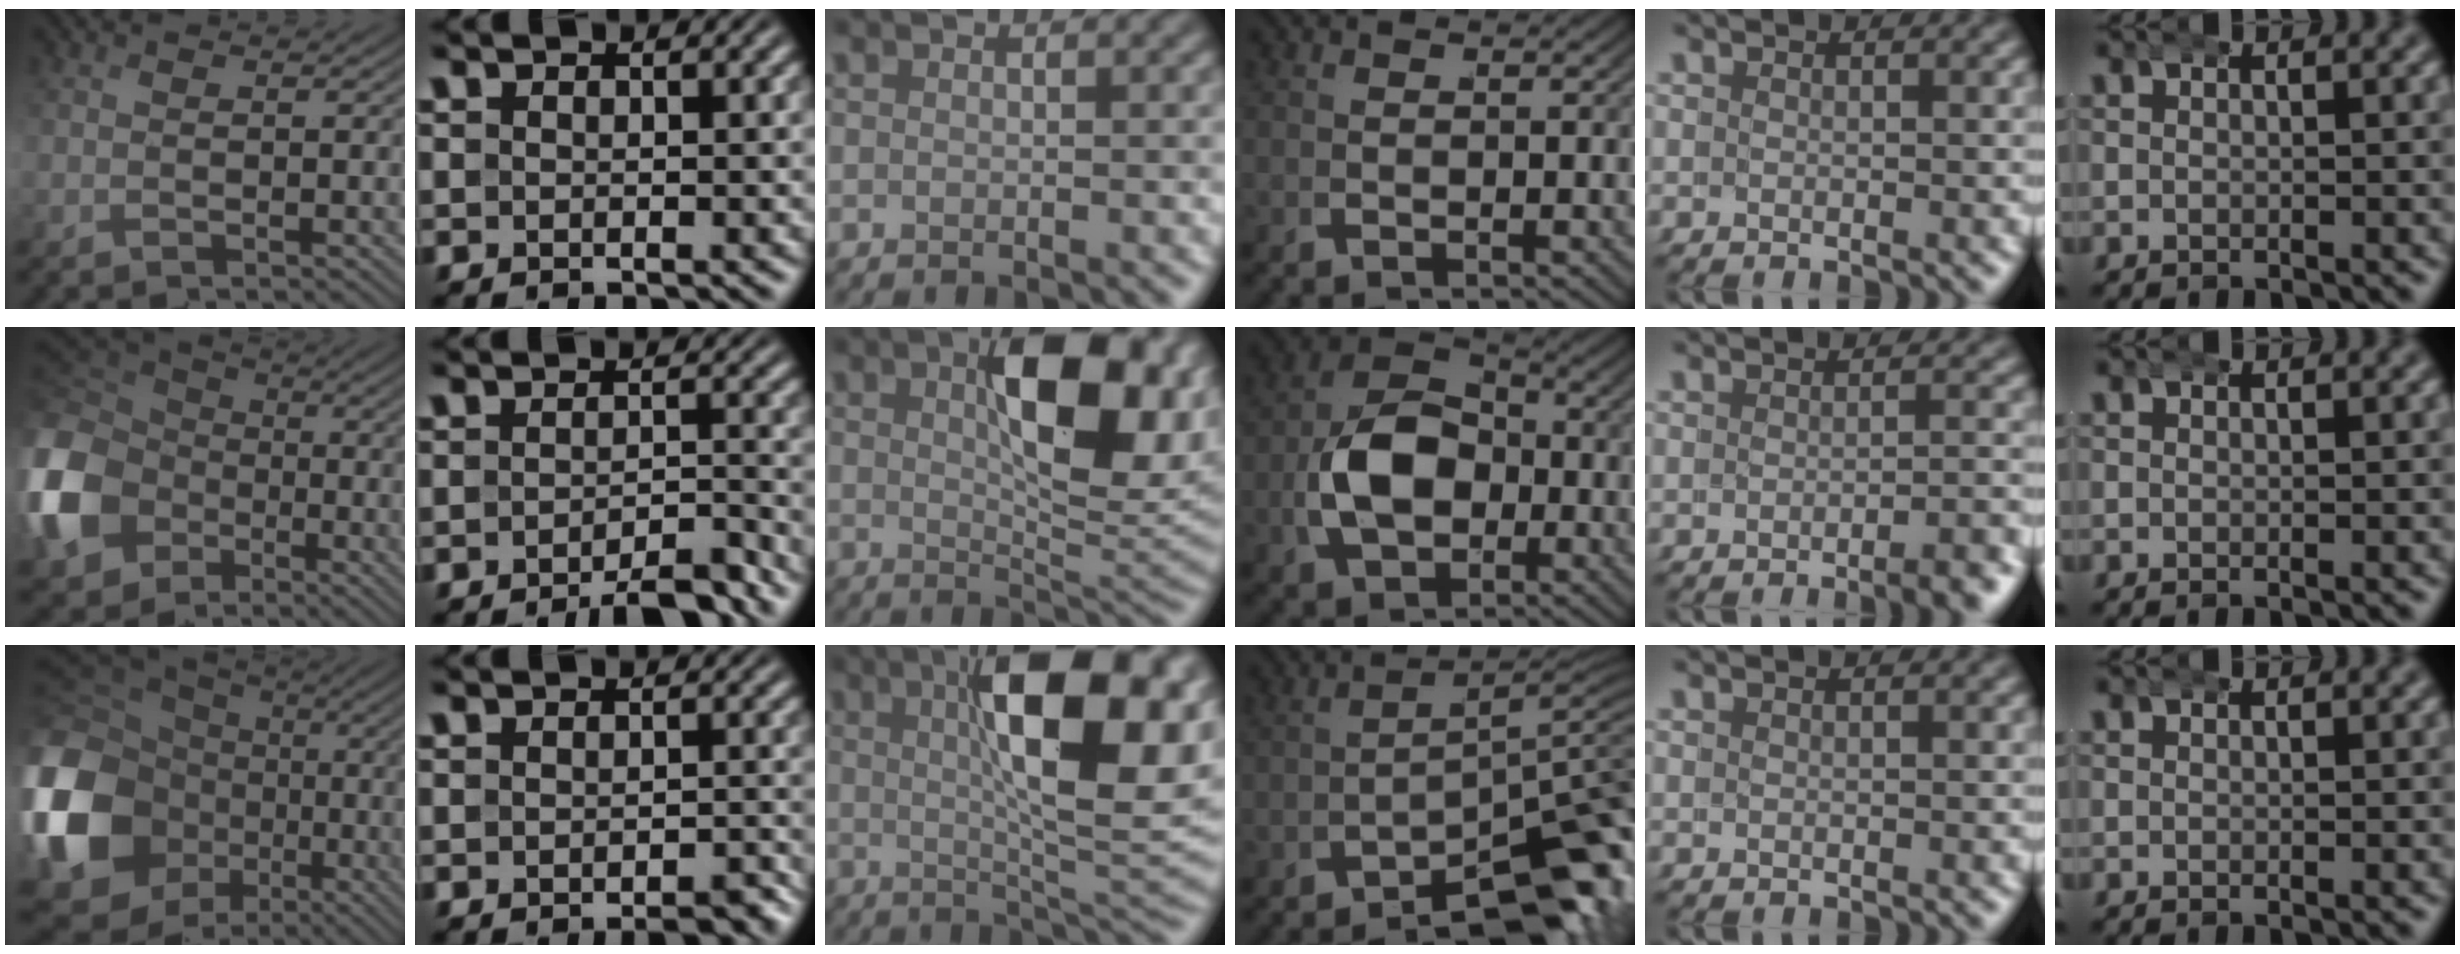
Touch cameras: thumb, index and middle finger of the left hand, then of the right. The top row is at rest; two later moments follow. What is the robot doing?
{"motion": "wrap", "object": "bandana"}